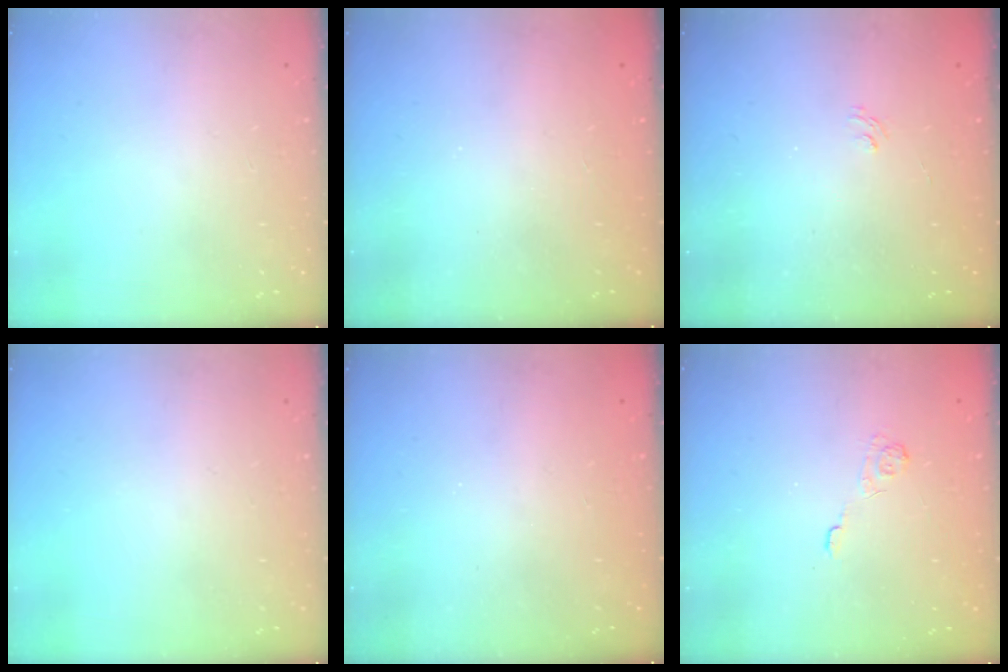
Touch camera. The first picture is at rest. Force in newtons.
{"total": 2.3, "press": 2.1, "slide": 0.7}
{"total": 1.4, "press": 0.7, "slide": 1.1}
{"total": 0.0}
{"total": 2.3, "press": 2.2, "slide": 0.6}
{"total": 2.7, "press": 2.2, "slide": 1.5}